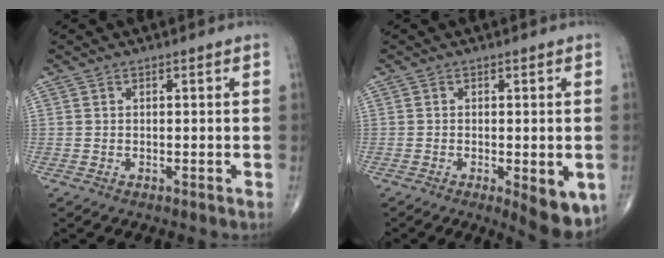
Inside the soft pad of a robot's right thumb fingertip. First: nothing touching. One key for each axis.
{"total": 8.8, "fx": -3.2, "fy": 3.2, "fz": 7.6, "tx": -0.091, "ty": -0.014, "tz": -0.041}